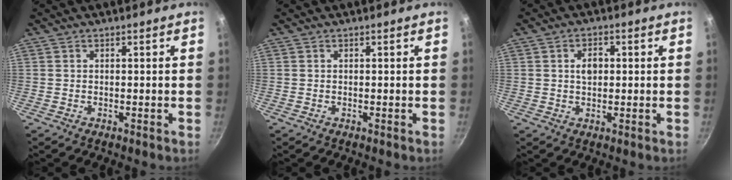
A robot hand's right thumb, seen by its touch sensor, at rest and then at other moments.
{"total": 0.0}
{"total": 3.6, "force": [0.5, 2.4, 2.6], "torque": [-0.030, 0.005, 0.007]}